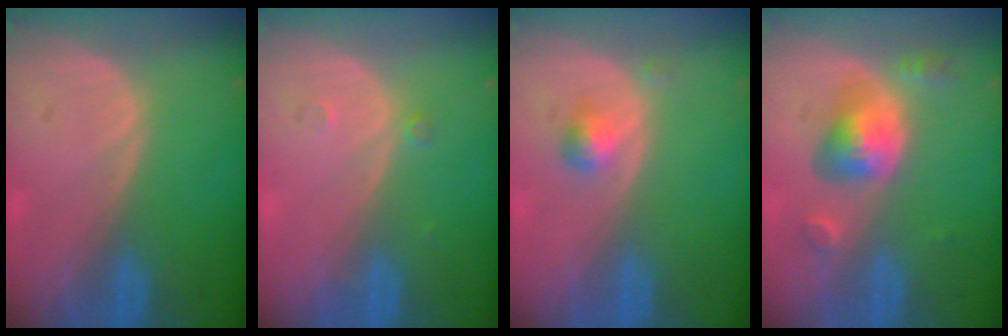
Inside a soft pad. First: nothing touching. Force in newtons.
{"total": 0.8, "press": 0.8, "slide": 0.1}
{"total": 2.2, "press": 2.2, "slide": 0.2}
{"total": 6.0, "press": 5.5, "slide": 2.4}